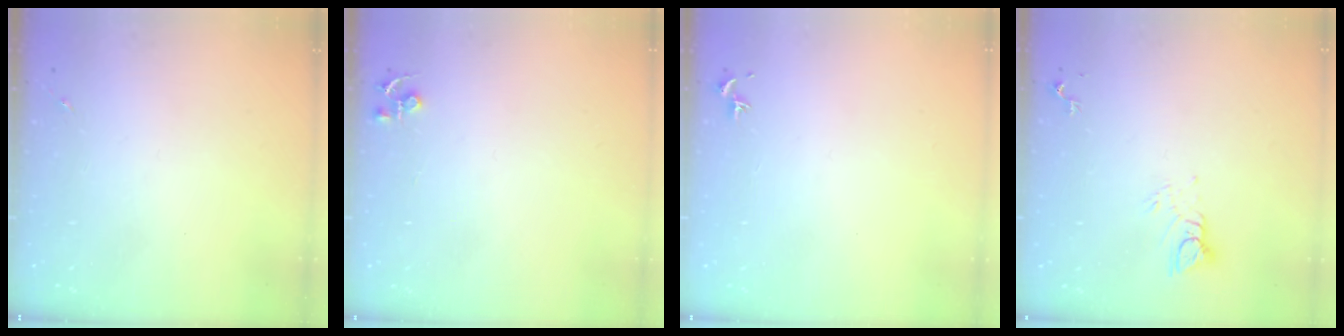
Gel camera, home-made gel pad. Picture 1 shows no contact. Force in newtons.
{"total": 4.5, "press": 4.4, "slide": 0.5}
{"total": 0.7, "press": 0.6, "slide": 0.5}
{"total": 4.4, "press": 4.4, "slide": 0.4}